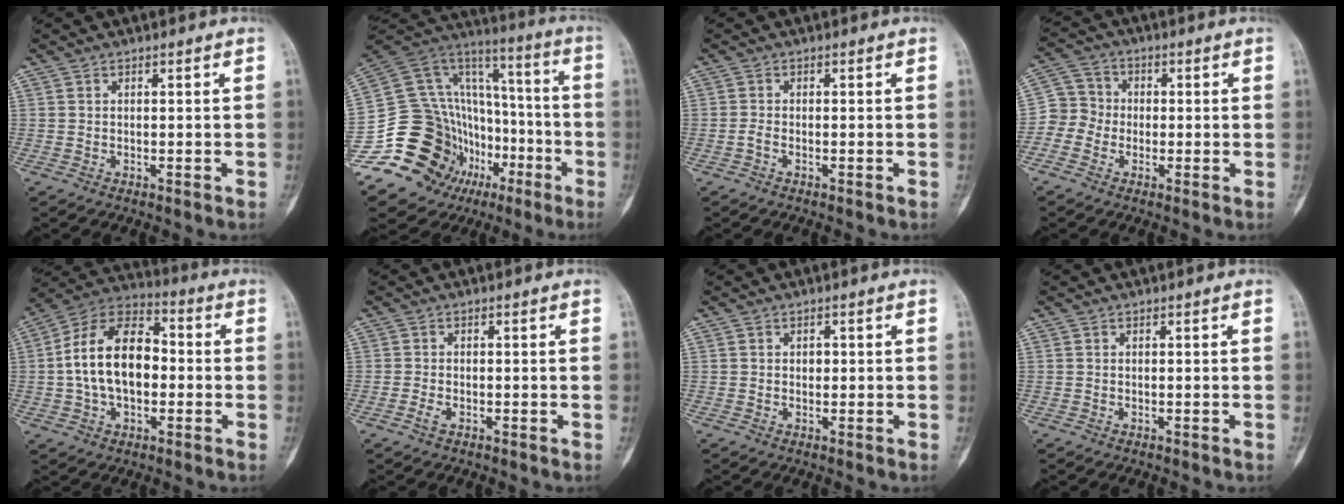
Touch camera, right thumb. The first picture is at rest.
{"total": 27.0, "force": [-9.2, 22.0, 12.8], "torque": [-0.168, 0.155, -0.135]}
{"total": 0.9, "force": [-0.5, 0.1, 0.7], "torque": [-0.020, -0.001, -0.014]}
{"total": 6.0, "force": [-1.6, 5.7, 1.3], "torque": [0.003, 0.015, -0.044]}
{"total": 16.5, "force": [-0.3, 10.3, 12.9], "torque": [-0.209, 0.037, -0.015]}
{"total": 1.5, "force": [-0.7, 0.8, 1.1], "torque": [-0.023, 0.000, -0.017]}
{"total": 1.1, "force": [0.1, 0.9, 0.7], "torque": [-0.003, 0.003, 0.001]}
{"total": 0.0}